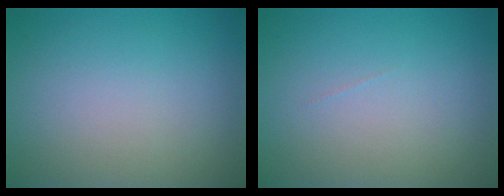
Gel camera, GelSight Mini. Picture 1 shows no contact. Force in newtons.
{"total": 0.0}